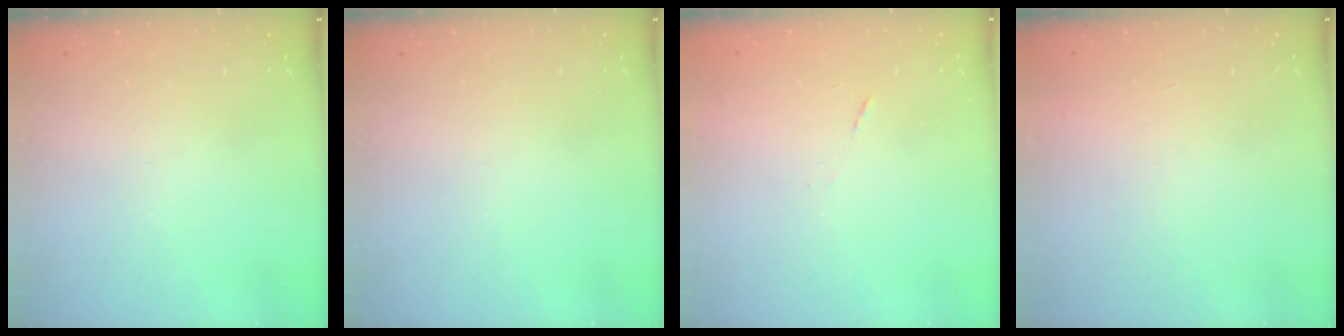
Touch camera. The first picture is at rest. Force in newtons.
{"total": 0.0}
{"total": 5.3, "press": 5.3, "slide": 0.5}
{"total": 2.9, "press": 2.9, "slide": 0.1}